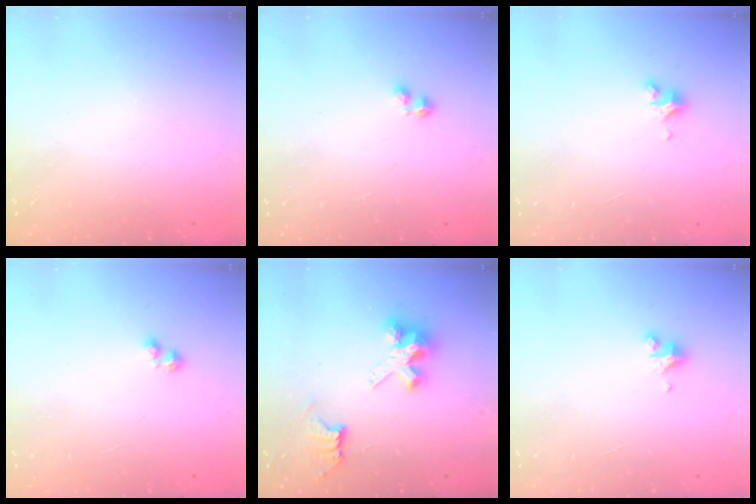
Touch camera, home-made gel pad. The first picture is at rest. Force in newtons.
{"total": 1.8, "press": 1.7, "slide": 0.5}
{"total": 2.9, "press": 2.9, "slide": 0.3}
{"total": 2.0, "press": 2.0, "slide": 0.2}
{"total": 7.8, "press": 7.8, "slide": 0.2}
{"total": 2.9, "press": 2.9, "slide": 0.3}